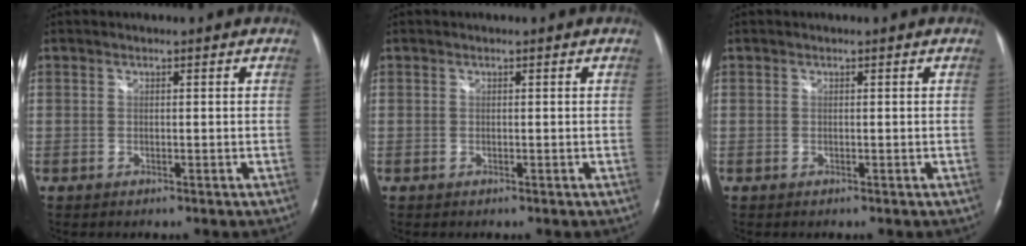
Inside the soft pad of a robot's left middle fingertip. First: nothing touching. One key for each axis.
{"total": 0.0}
{"total": 0.0}